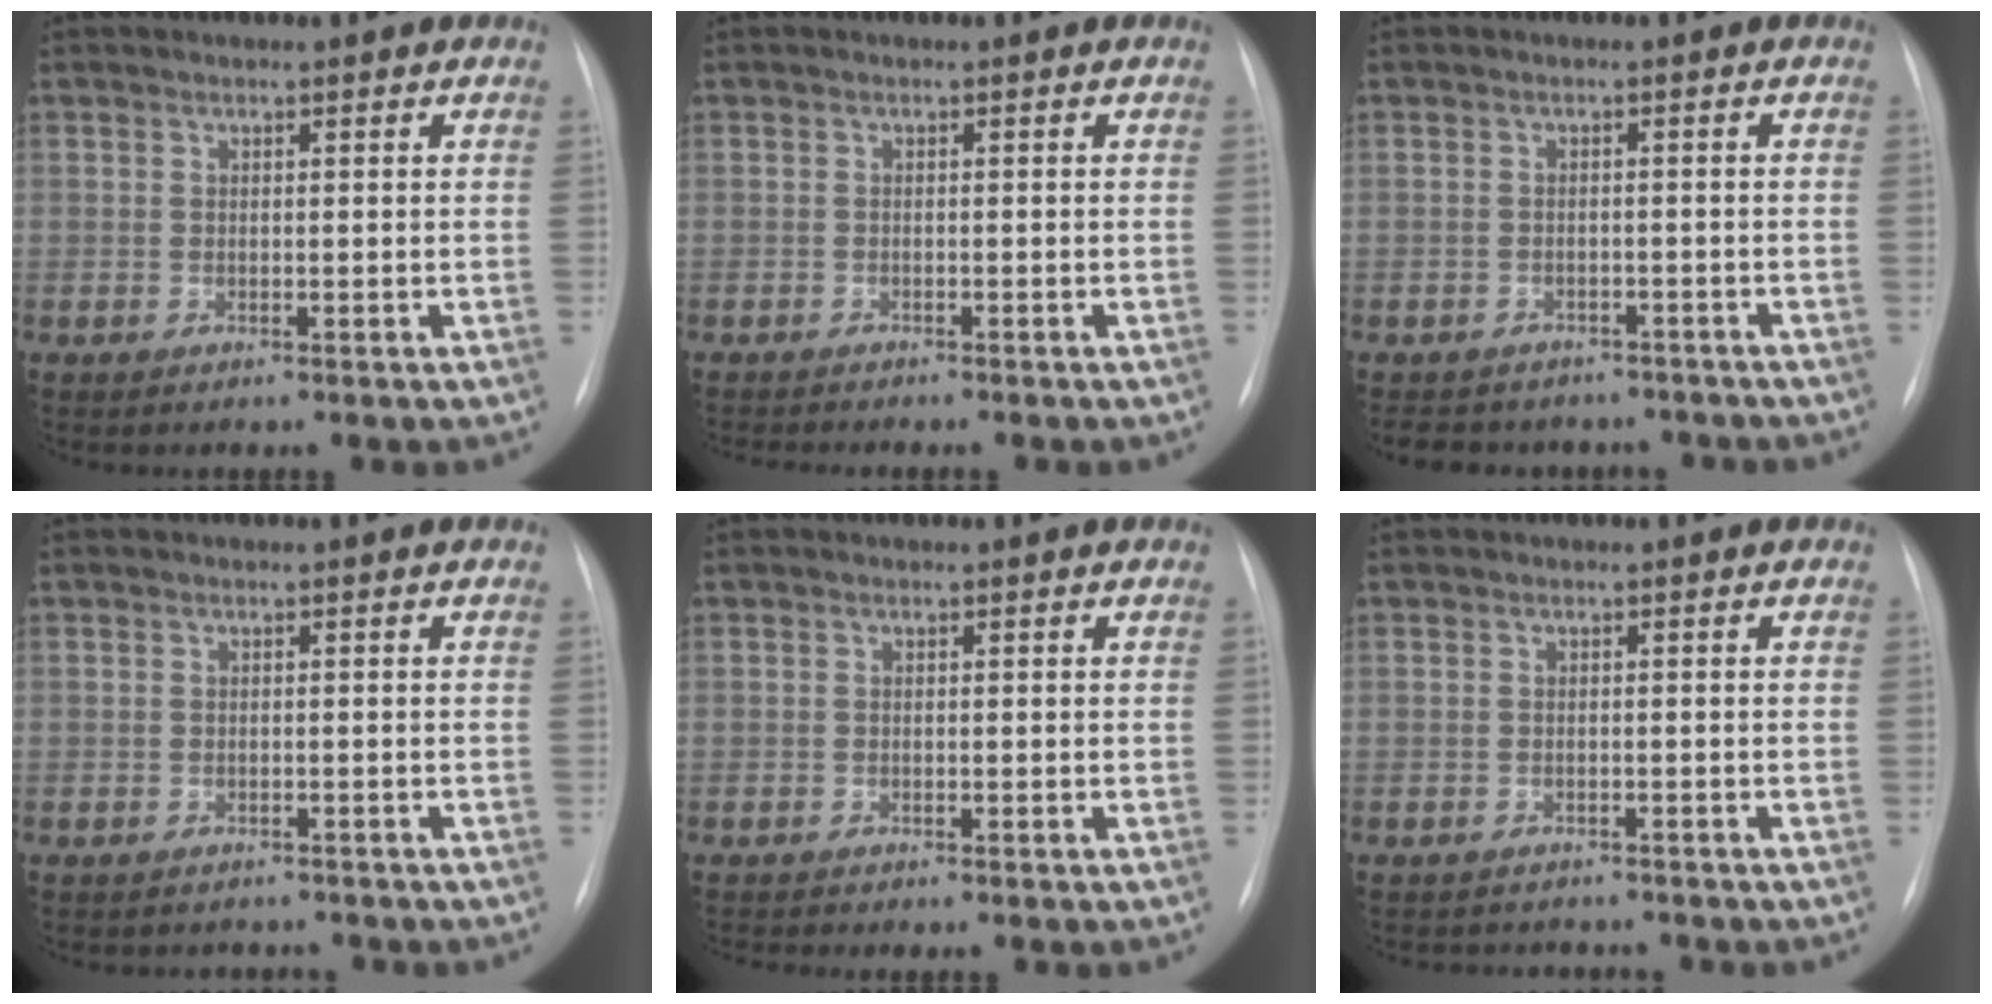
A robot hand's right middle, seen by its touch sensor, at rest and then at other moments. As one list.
[{"total": 4.2, "force": [-3.8, 0.3, 1.7], "torque": [-0.018, -0.005, -0.051]}, {"total": 10.5, "force": [-9.1, 4.7, 2.4], "torque": [-0.043, 0.011, -0.103]}, {"total": 3.4, "force": [-3.1, 1.2, 0.2], "torque": [0.002, 0.001, -0.038]}, {"total": 0.8, "force": [-0.7, -0.3, 0.1], "torque": [-0.001, 0.000, -0.013]}, {"total": 4.2, "force": [-4.0, 1.2, 0.5], "torque": [-0.002, -0.002, -0.051]}]